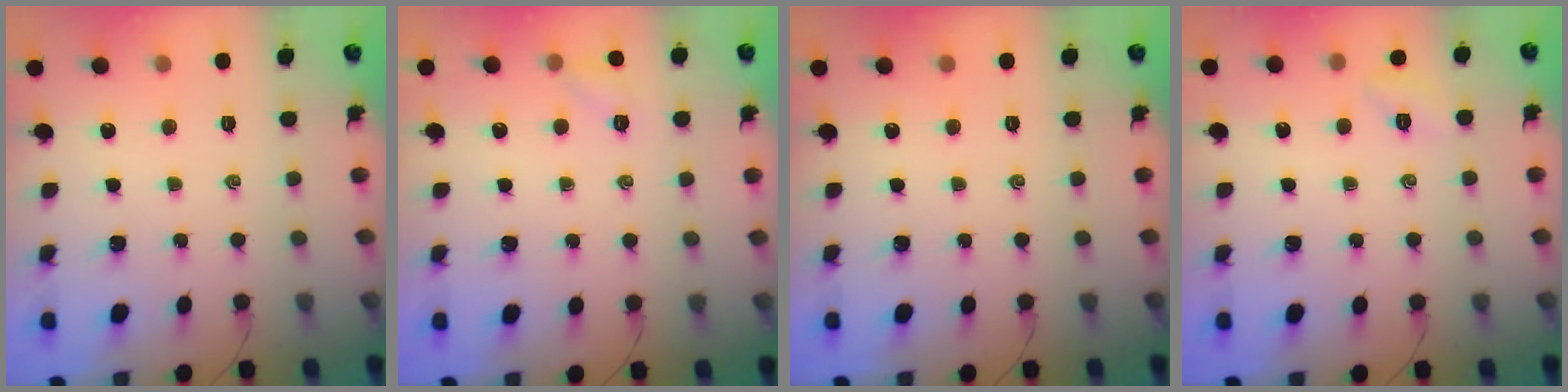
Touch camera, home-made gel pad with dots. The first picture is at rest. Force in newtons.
{"total": 4.2, "press": 4.0, "slide": 1.3}
{"total": 0.0}
{"total": 4.4, "press": 4.2, "slide": 1.3}